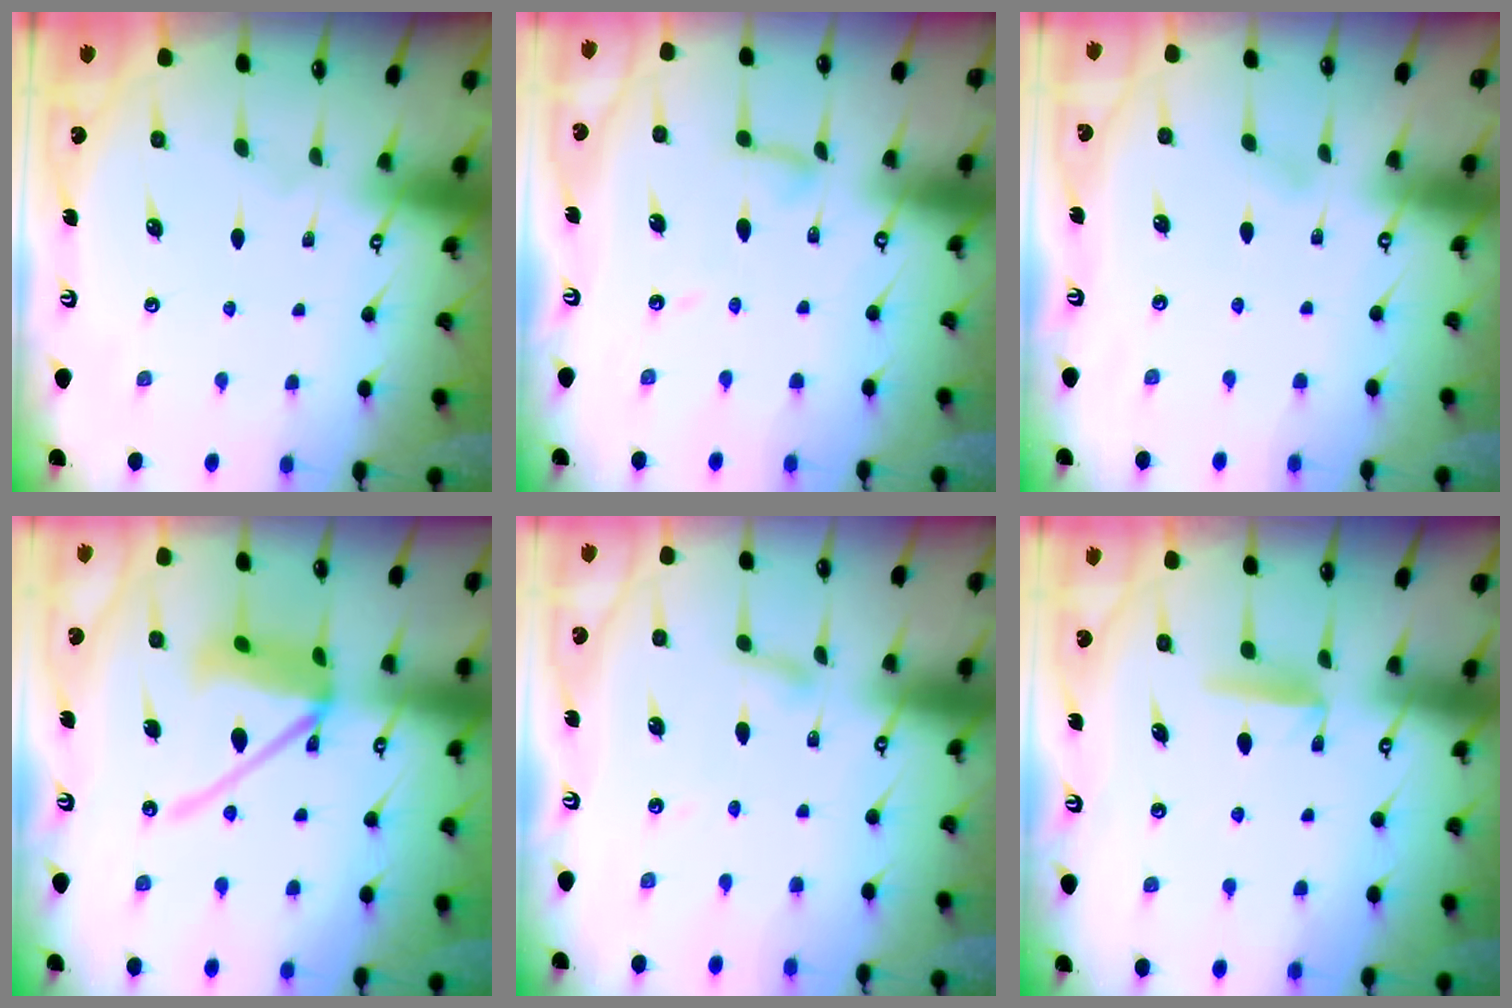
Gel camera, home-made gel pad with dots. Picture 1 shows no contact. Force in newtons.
{"total": 5.3, "press": 5.2, "slide": 0.4}
{"total": 1.4, "press": 1.4, "slide": 0.1}
{"total": 13.6, "press": 13.5, "slide": 1.7}
{"total": 3.0, "press": 3.0, "slide": 0.3}
{"total": 5.4, "press": 5.4, "slide": 0.7}